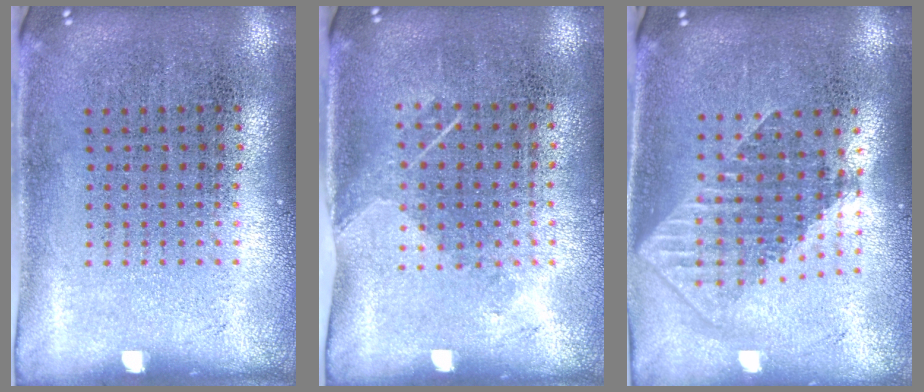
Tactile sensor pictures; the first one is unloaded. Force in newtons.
{"total": 1.2, "press": 0.9, "slide": 0.8}
{"total": 1.8, "press": 1.4, "slide": 1.0}